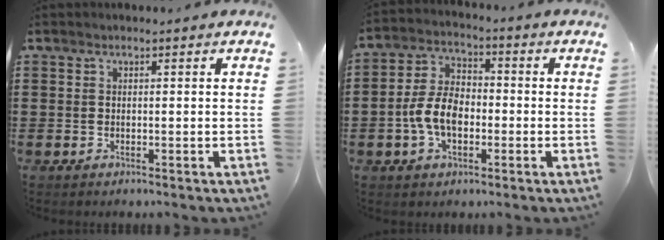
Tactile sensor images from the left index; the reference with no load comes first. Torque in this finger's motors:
{"motor_torque": [1.60, 0.54, 0.72, 0.17]}